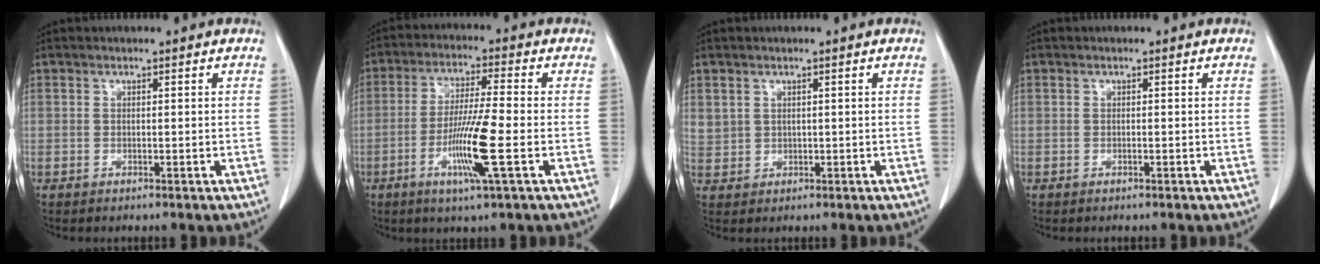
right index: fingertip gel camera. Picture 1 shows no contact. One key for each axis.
{"total": 9.9, "fx": -3.2, "fy": -0.4, "fz": 9.4, "tx": -0.182, "ty": -0.015, "tz": -0.062}
{"total": 2.7, "fx": 1.1, "fy": 2.5, "fz": 0.6, "tx": -0.009, "ty": 0.012, "tz": 0.031}
{"total": 0.0}